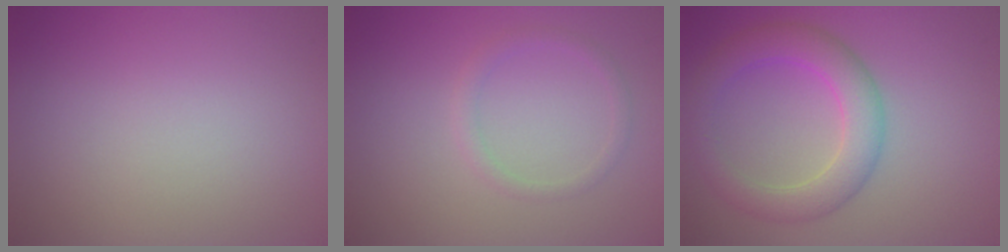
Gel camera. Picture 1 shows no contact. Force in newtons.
{"total": 1.3, "press": 1.3, "slide": 0.1}
{"total": 4.8, "press": 4.8, "slide": 0.2}